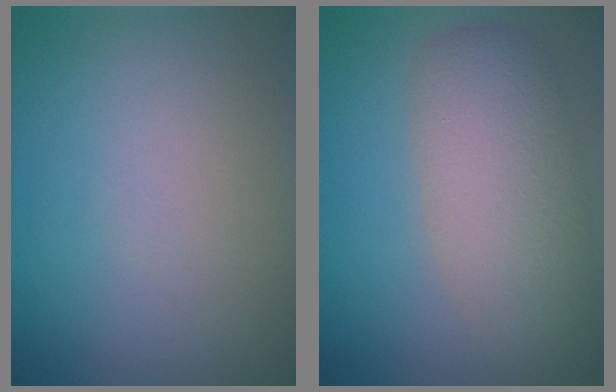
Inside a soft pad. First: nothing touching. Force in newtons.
{"total": 5.6, "press": 5.6, "slide": 0.3}